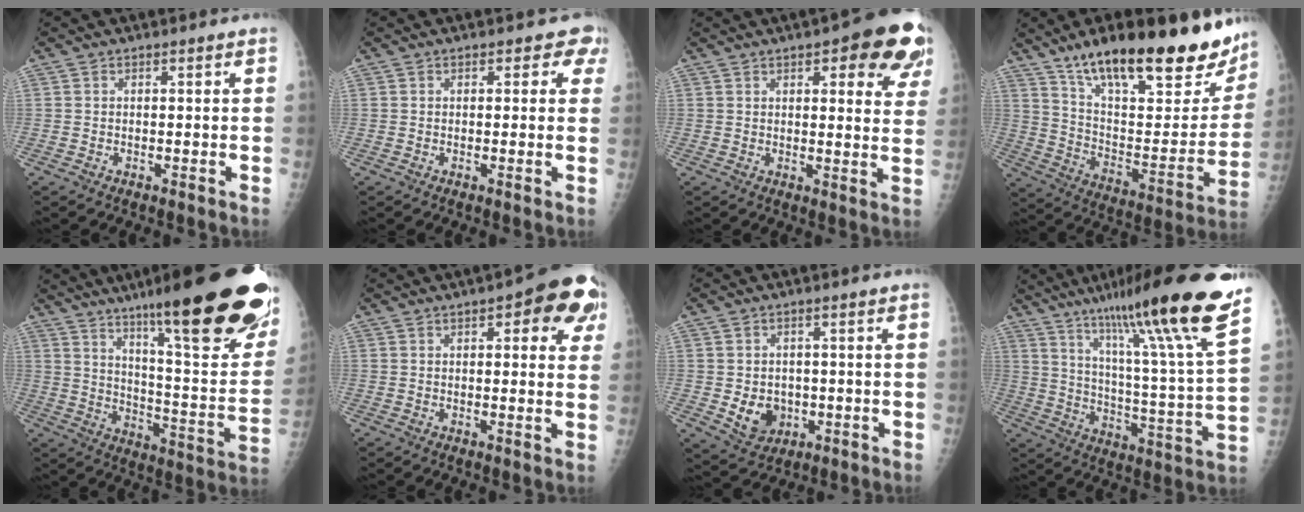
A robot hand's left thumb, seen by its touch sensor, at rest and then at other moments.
{"total": 2.7, "force": [1.5, 1.9, 1.3], "torque": [0.020, 0.000, 0.008]}
{"total": 14.1, "force": [7.2, 4.9, 11.1], "torque": [-0.092, -0.025, 0.079]}
{"total": 31.4, "force": [22.4, 9.9, 19.8], "torque": [-0.262, -0.073, 0.340]}
{"total": 32.2, "force": [20.0, 5.4, 24.7], "torque": [-0.279, -0.070, 0.296]}
{"total": 12.4, "force": [5.3, 4.6, 10.2], "torque": [-0.078, -0.005, 0.053]}
{"total": 6.4, "force": [-1.0, 5.3, 3.5], "torque": [-0.032, 0.000, -0.001]}
{"total": 26.0, "force": [18.0, 0.7, 18.7], "torque": [-0.281, -0.082, 0.281]}